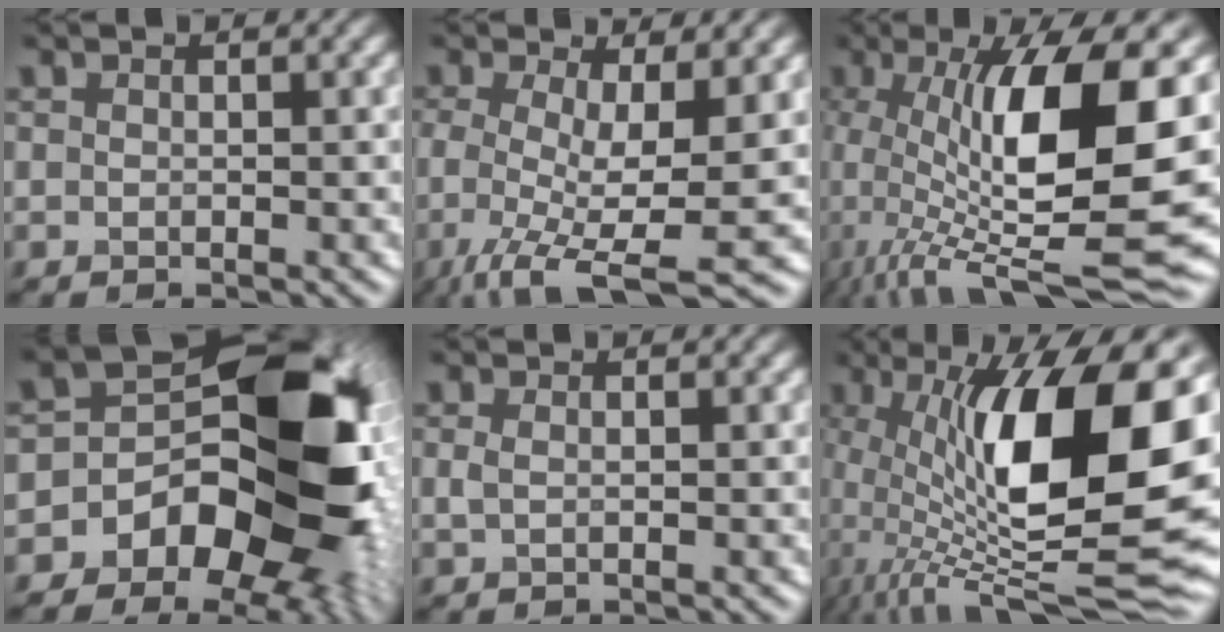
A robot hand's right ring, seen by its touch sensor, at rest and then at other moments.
{"total": 9.5, "force": [-2.1, 3.0, 8.8], "torque": [-0.153, -0.024, -0.034]}
{"total": 16.0, "force": [-0.2, 5.5, 15.0], "torque": [-0.256, 0.004, -0.006]}
{"total": 15.4, "force": [-4.5, 11.0, 9.7], "torque": [-0.125, 0.001, -0.092]}
{"total": 0.8, "force": [0.0, 0.4, 0.7], "torque": [-0.021, 0.000, 0.003]}
{"total": 17.4, "force": [0.6, 7.0, 16.0], "torque": [-0.255, 0.004, 0.004]}